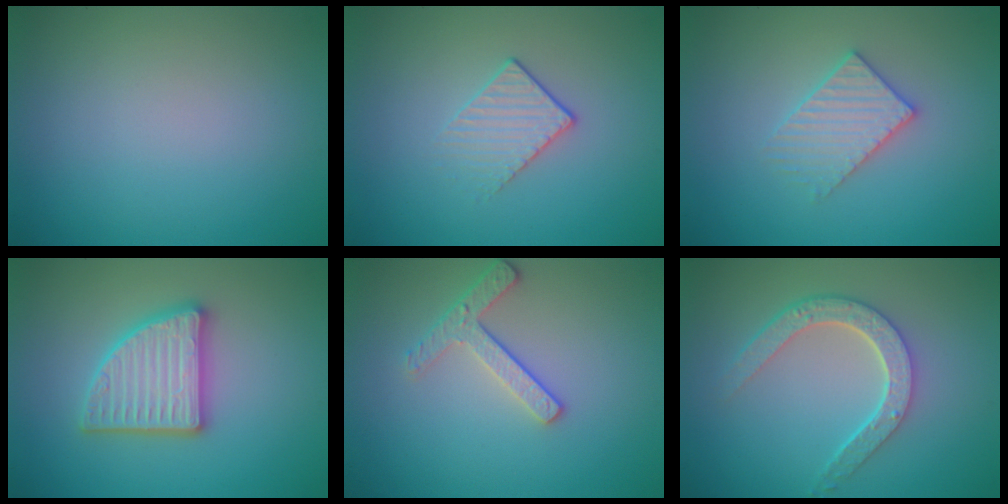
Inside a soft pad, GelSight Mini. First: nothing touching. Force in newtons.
{"total": 1.6, "press": 1.1, "slide": 1.1}
{"total": 3.0, "press": 3.0, "slide": 0.5}
{"total": 5.0, "press": 4.9, "slide": 0.8}
{"total": 2.4, "press": 2.3, "slide": 0.9}
{"total": 4.2, "press": 3.3, "slide": 2.6}